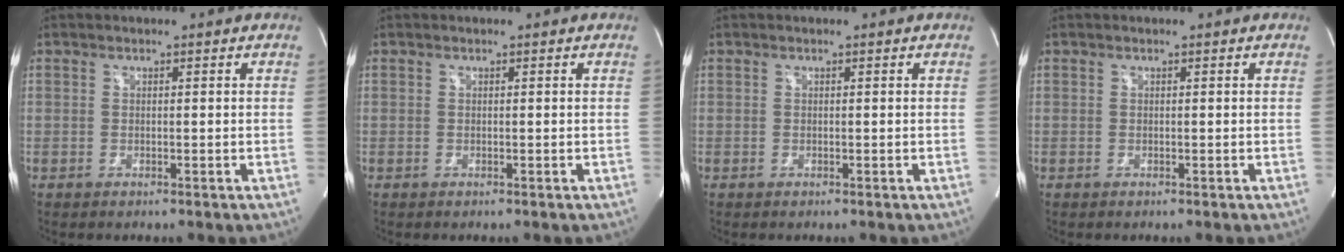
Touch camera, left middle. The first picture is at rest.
{"total": 0.0}
{"total": 0.0}
{"total": 0.0}